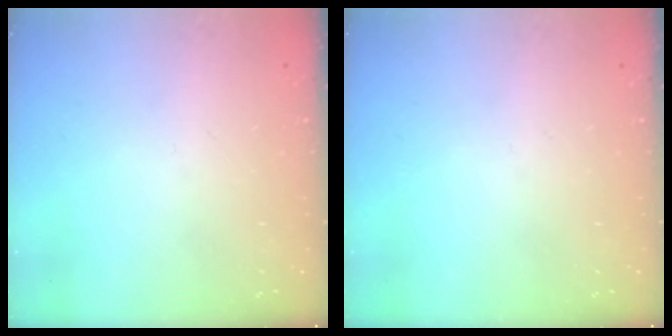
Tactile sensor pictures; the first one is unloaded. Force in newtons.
{"total": 0.0}